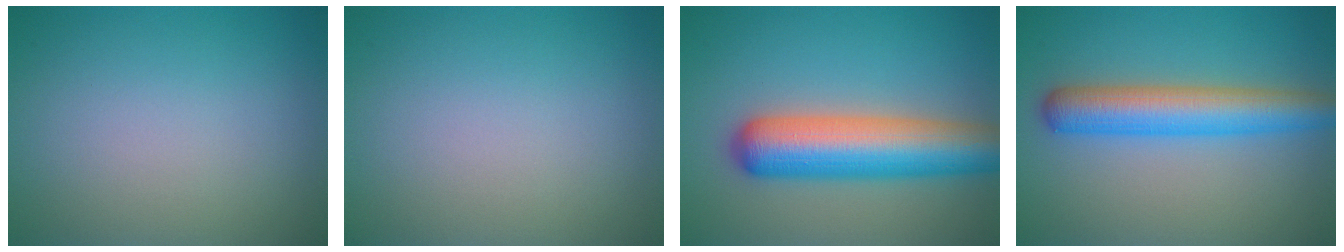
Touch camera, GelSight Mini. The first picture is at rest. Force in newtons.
{"total": 0.0}
{"total": 8.7, "press": 8.7, "slide": 0.2}
{"total": 5.9, "press": 5.9, "slide": 0.1}